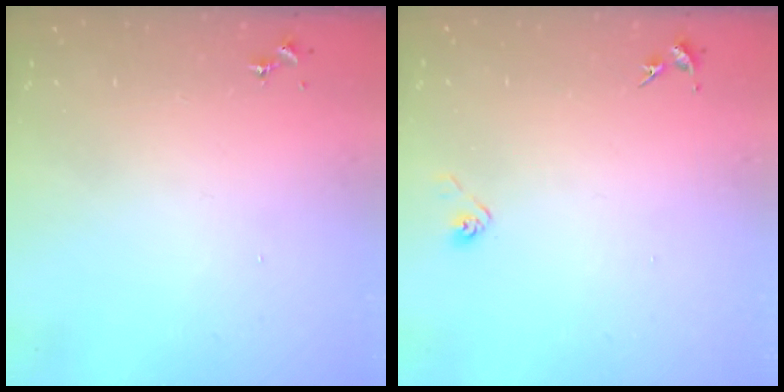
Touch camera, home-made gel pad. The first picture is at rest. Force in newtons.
{"total": 2.9, "press": 2.8, "slide": 0.8}